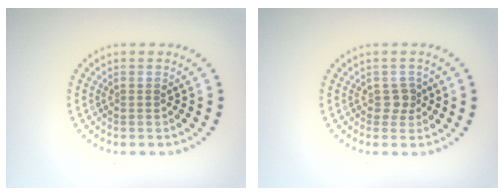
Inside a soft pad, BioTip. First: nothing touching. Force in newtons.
{"total": 1.2, "press": 1.0, "slide": 0.7}